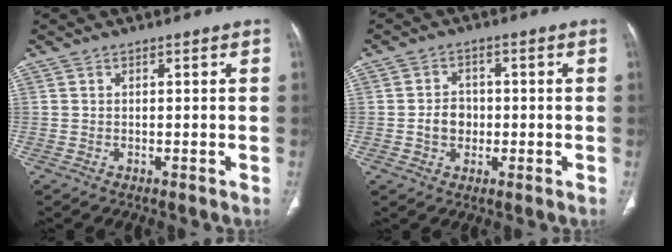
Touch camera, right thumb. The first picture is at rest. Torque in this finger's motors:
{"motor_torque": [0.72, 0.79, 0.42, -0.70, 0.09]}